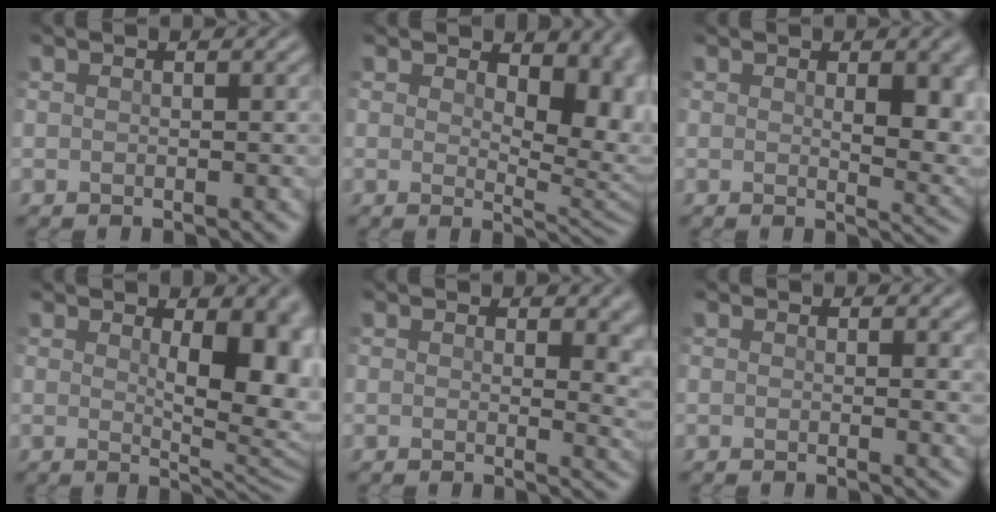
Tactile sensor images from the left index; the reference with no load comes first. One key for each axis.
{"total": 6.0, "fx": 1.7, "fy": 3.1, "fz": 4.8, "tx": -0.062, "ty": -0.009, "tz": 0.034}
{"total": 5.6, "fx": 1.1, "fy": 2.0, "fz": 5.1, "tx": -0.061, "ty": -0.005, "tz": 0.031}
{"total": 8.4, "fx": 1.5, "fy": 3.3, "fz": 7.6, "tx": -0.067, "ty": 0.003, "tz": 0.026}
{"total": 4.7, "fx": 1.6, "fy": 2.4, "fz": 3.7, "tx": -0.017, "ty": -0.004, "tz": 0.036}
{"total": 0.7, "fx": 0.5, "fy": 0.2, "fz": 0.5, "tx": 0.001, "ty": 0.001, "tz": 0.011}